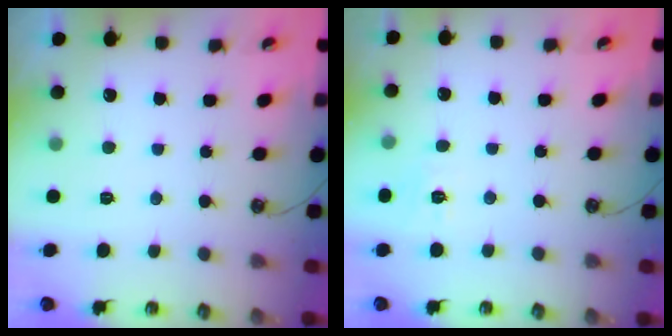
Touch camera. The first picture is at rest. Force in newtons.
{"total": 6.9, "press": 6.9, "slide": 0.7}